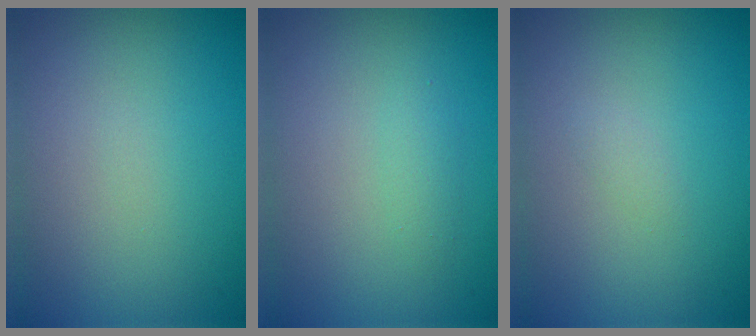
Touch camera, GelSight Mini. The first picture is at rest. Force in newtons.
{"total": 0.8, "press": 0.8, "slide": 0.0}
{"total": 0.6, "press": 0.5, "slide": 0.1}